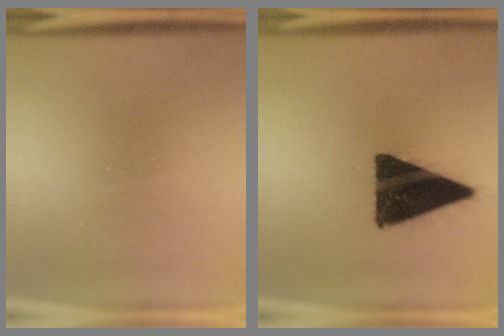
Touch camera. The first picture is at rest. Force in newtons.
{"total": 16.1}